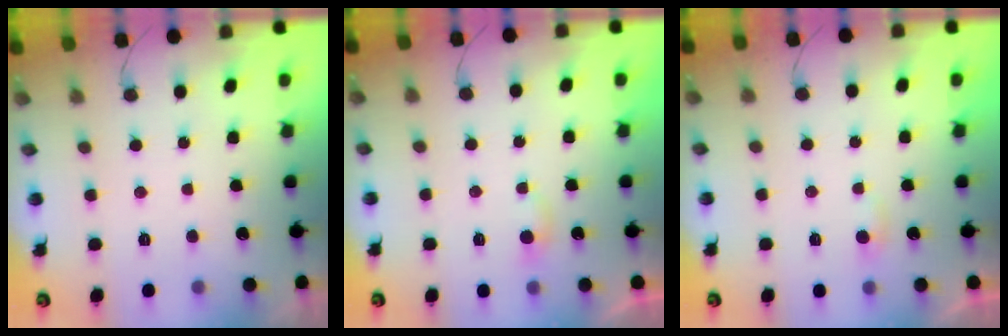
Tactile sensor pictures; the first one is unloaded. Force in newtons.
{"total": 2.8, "press": 2.8, "slide": 0.2}
{"total": 2.3, "press": 2.3, "slide": 0.2}